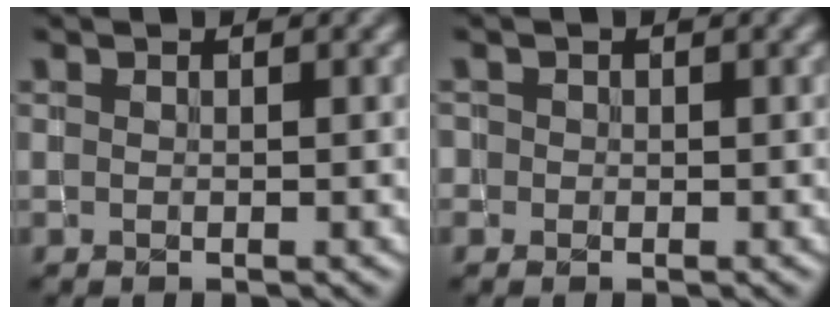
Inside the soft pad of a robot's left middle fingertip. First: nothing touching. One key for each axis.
{"total": 0.7, "fx": -0.2, "fy": 0.6, "fz": -0.1, "tx": 0.006, "ty": 0.002, "tz": -0.007}